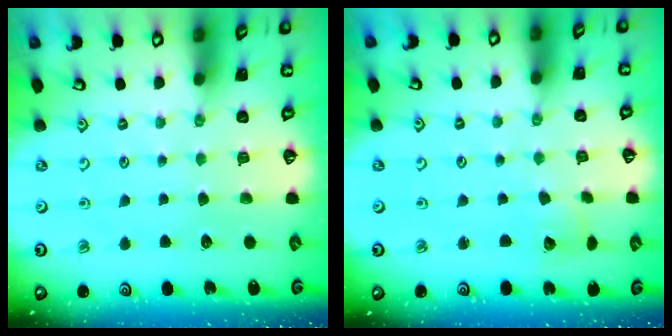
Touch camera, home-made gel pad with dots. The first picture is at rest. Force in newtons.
{"total": 2.3, "press": 2.3, "slide": 0.4}